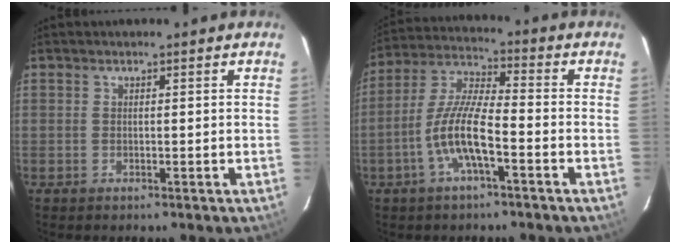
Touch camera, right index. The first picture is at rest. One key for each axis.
{"total": 10.0, "fx": -4.2, "fy": 2.0, "fz": 8.9, "tx": -0.190, "ty": 0.002, "tz": -0.080}